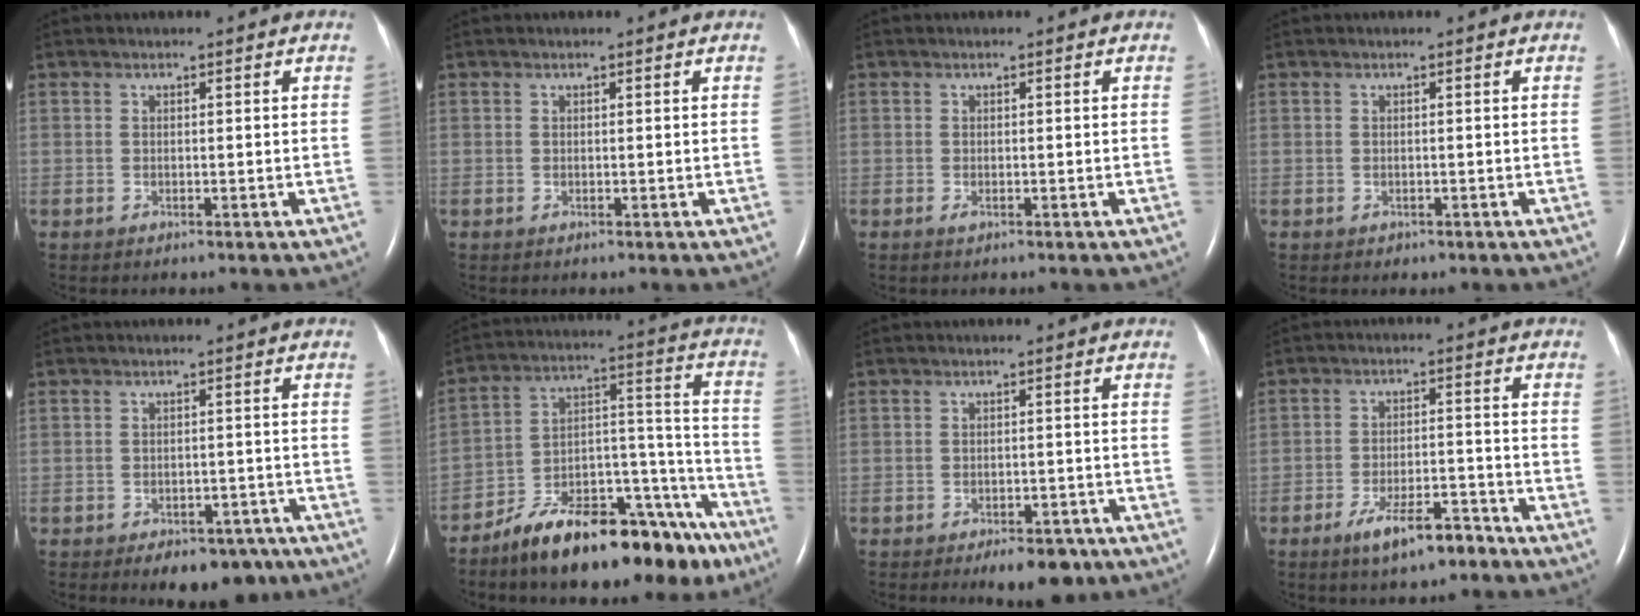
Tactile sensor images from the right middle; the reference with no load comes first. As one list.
[{"total": 0.0}, {"total": 0.7, "force": [-0.4, 0.2, 0.5], "torque": [-0.013, -0.001, -0.005]}, {"total": 0.6, "force": [-0.3, 0.4, 0.1], "torque": [-0.008, 0.001, -0.002]}, {"total": 7.5, "force": [-5.4, 4.0, 3.4], "torque": [-0.035, 0.012, -0.068]}, {"total": 23.1, "force": [-17.8, 7.5, 12.8], "torque": [-0.127, 0.051, -0.277]}, {"total": 5.4, "force": [-3.8, 2.3, 3.0], "torque": [-0.036, 0.000, -0.048]}, {"total": 7.2, "force": [-5.1, 1.9, 4.7], "torque": [-0.090, -0.003, -0.083]}]